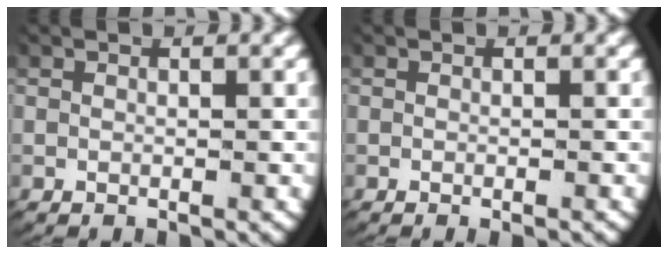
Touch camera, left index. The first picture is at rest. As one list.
[{"total": 0.7, "force": [-0.6, 0.2, 0.4], "torque": [-0.004, 0.004, -0.011]}]